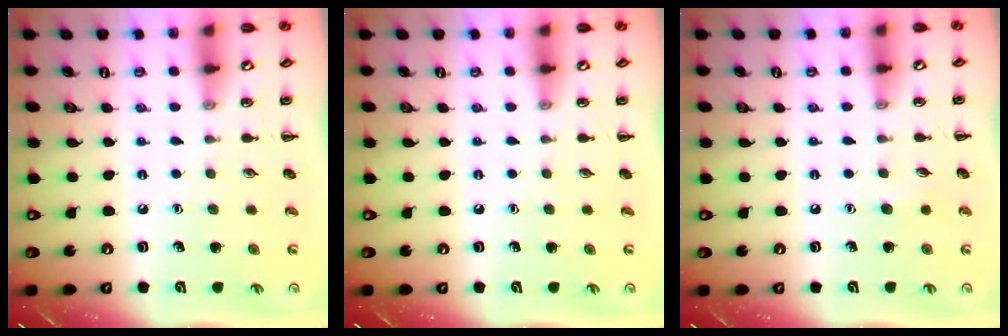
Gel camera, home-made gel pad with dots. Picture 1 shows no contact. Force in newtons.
{"total": 0.0}
{"total": 3.7, "press": 3.6, "slide": 0.8}